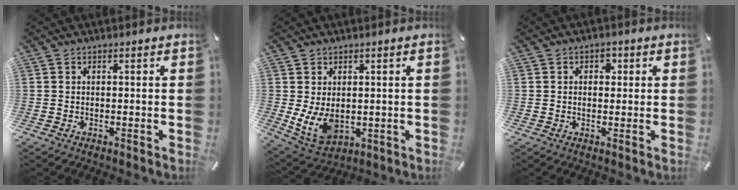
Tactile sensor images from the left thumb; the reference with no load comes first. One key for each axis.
{"total": 7.6, "fx": 0.5, "fy": 5.5, "fz": 5.2, "tx": -0.107, "ty": -0.011, "tz": 0.011}
{"total": 2.2, "fx": 0.4, "fy": 1.7, "fz": 1.2, "tx": -0.011, "ty": 0.002, "tz": 0.000}